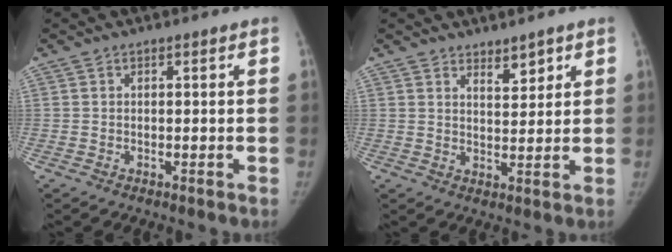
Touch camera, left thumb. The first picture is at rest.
{"total": 3.6, "force": [2.6, 1.6, 1.9], "torque": [-0.013, -0.021, 0.044]}